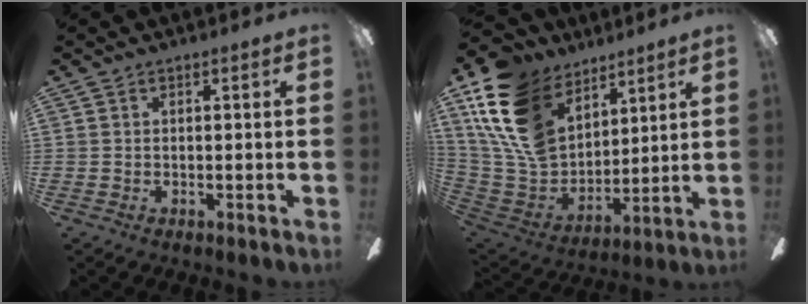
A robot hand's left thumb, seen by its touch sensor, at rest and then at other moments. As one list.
[{"total": 20.5, "force": [10.3, 13.8, 11.2], "torque": [-0.272, -0.050, 0.191]}]